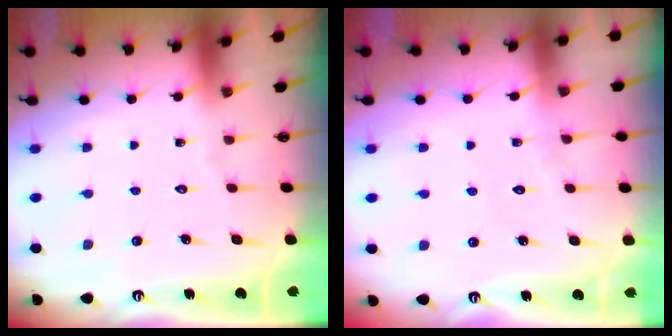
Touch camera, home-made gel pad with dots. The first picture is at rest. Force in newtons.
{"total": 4.3, "press": 4.3, "slide": 0.4}